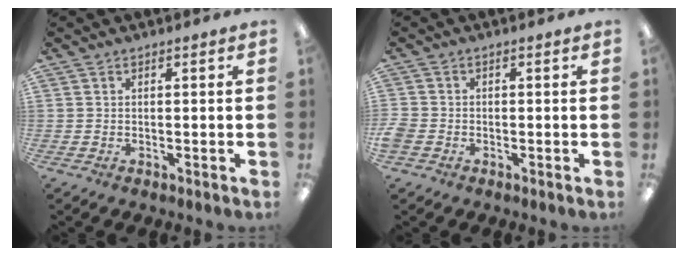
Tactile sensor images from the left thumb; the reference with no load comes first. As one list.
[{"total": 2.3, "force": [-1.1, 1.8, 0.9], "torque": [-0.018, 0.001, -0.021]}]